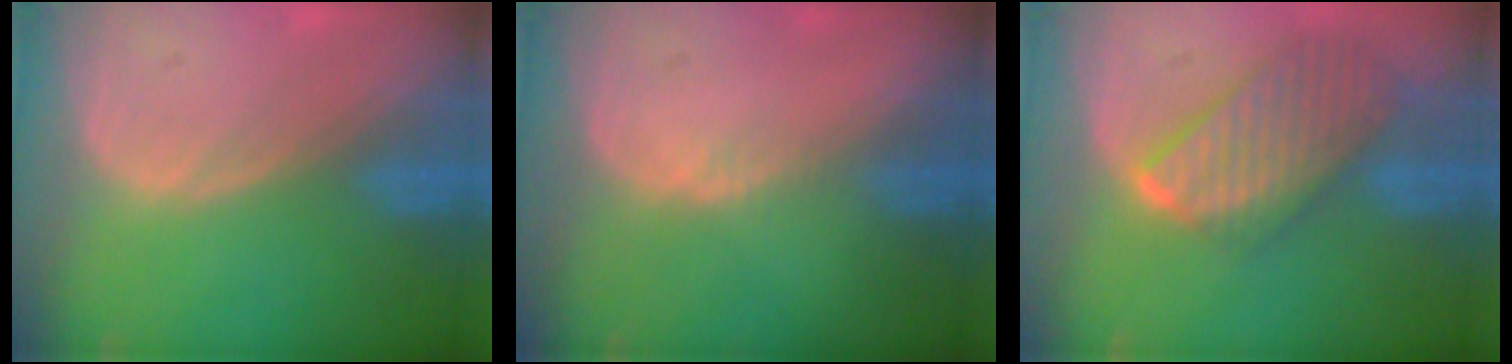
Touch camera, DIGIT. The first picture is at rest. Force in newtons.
{"total": 1.0, "press": 0.7, "slide": 0.6}
{"total": 9.7, "press": 8.3, "slide": 5.0}